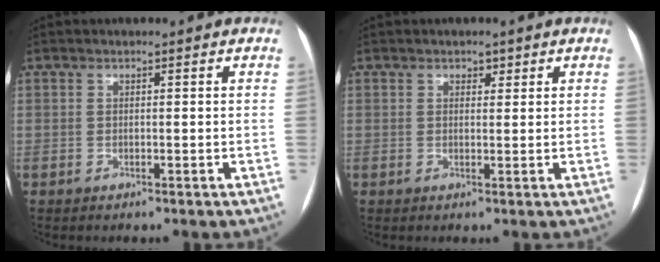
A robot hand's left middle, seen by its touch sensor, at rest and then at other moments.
{"total": 1.3, "force": [0.9, 0.8, 0.6], "torque": [-0.007, -0.001, 0.011]}